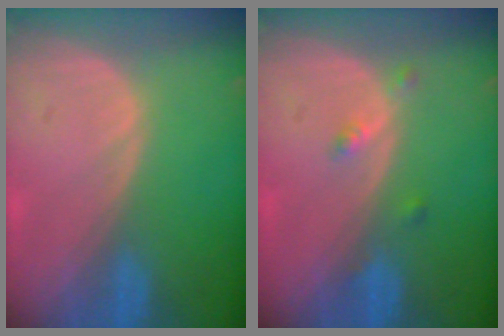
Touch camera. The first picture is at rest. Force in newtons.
{"total": 2.2, "press": 1.8, "slide": 1.3}